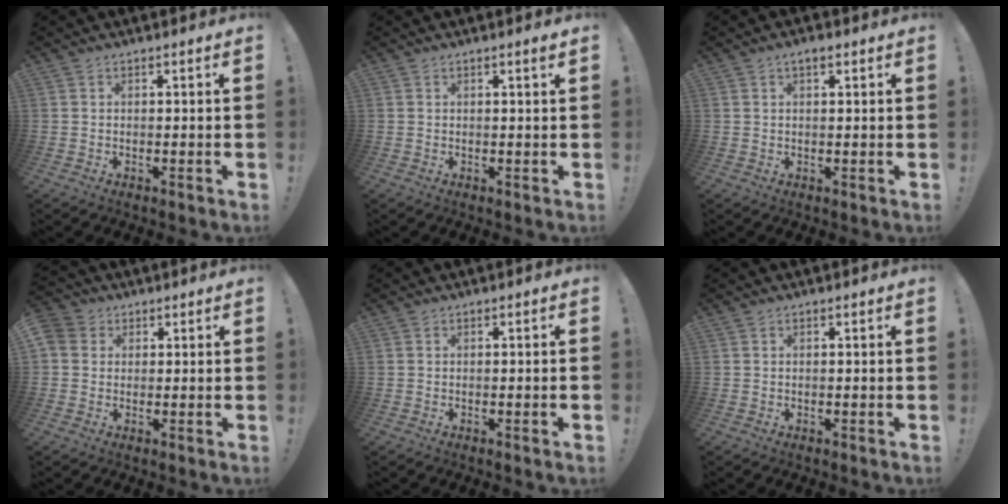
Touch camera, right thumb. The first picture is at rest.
{"total": 1.4, "force": [0.7, -0.2, 1.2], "torque": [-0.016, -0.003, 0.008]}
{"total": 2.3, "force": [1.2, 0.8, 1.8], "torque": [-0.023, -0.003, 0.018]}
{"total": 4.5, "force": [1.1, 4.0, 1.6], "torque": [-0.030, 0.004, 0.022]}
{"total": 1.1, "force": [-0.6, -0.2, 0.9], "torque": [-0.021, 0.002, -0.010]}
{"total": 0.0}